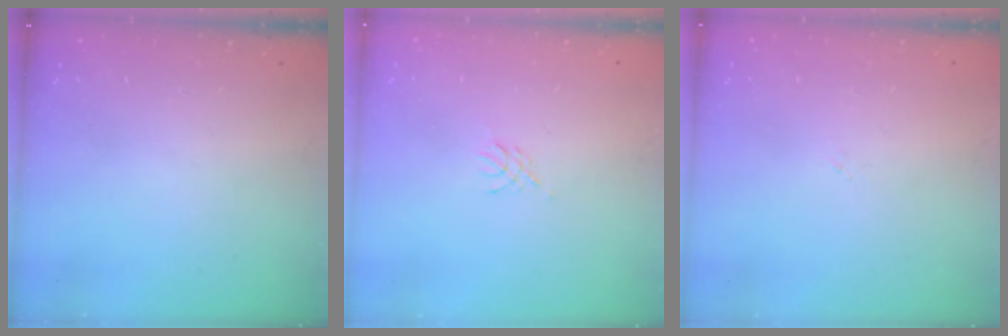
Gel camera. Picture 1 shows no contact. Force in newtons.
{"total": 3.8, "press": 3.8, "slide": 0.6}
{"total": 0.0}